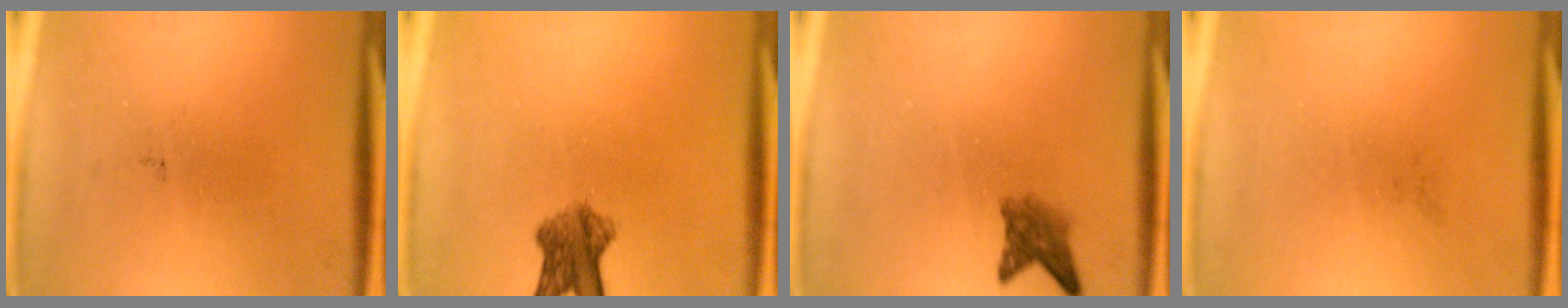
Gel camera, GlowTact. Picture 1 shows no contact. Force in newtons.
{"total": 5.5}
{"total": 2.9}
{"total": 0.0}